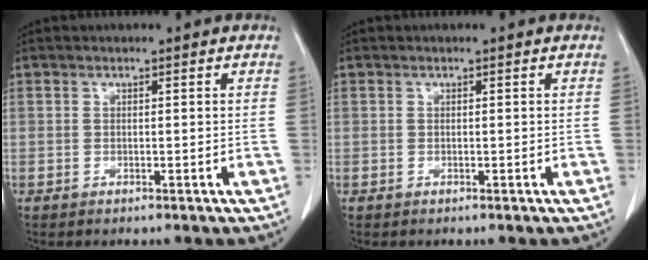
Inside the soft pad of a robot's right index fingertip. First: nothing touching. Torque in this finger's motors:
{"motor_torque": [-0.03, 0.05, 0.00, 0.00]}